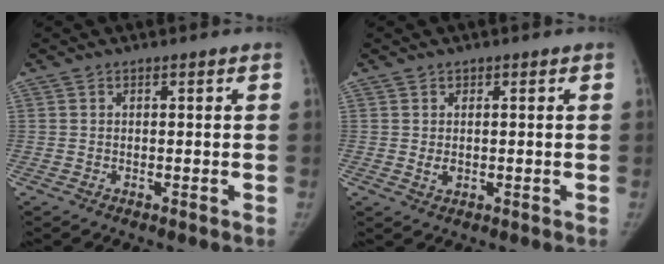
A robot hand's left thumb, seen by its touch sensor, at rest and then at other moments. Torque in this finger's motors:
{"motor_torque": [-0.04, 0.05, 0.09, -0.04, -0.01]}